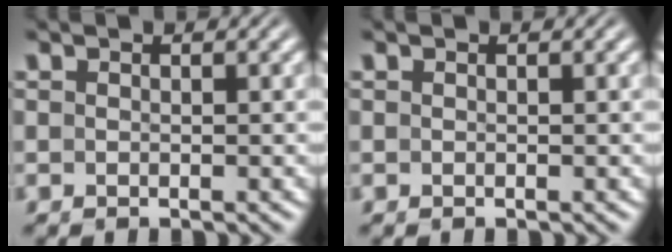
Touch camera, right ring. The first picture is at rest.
{"total": 0.0}